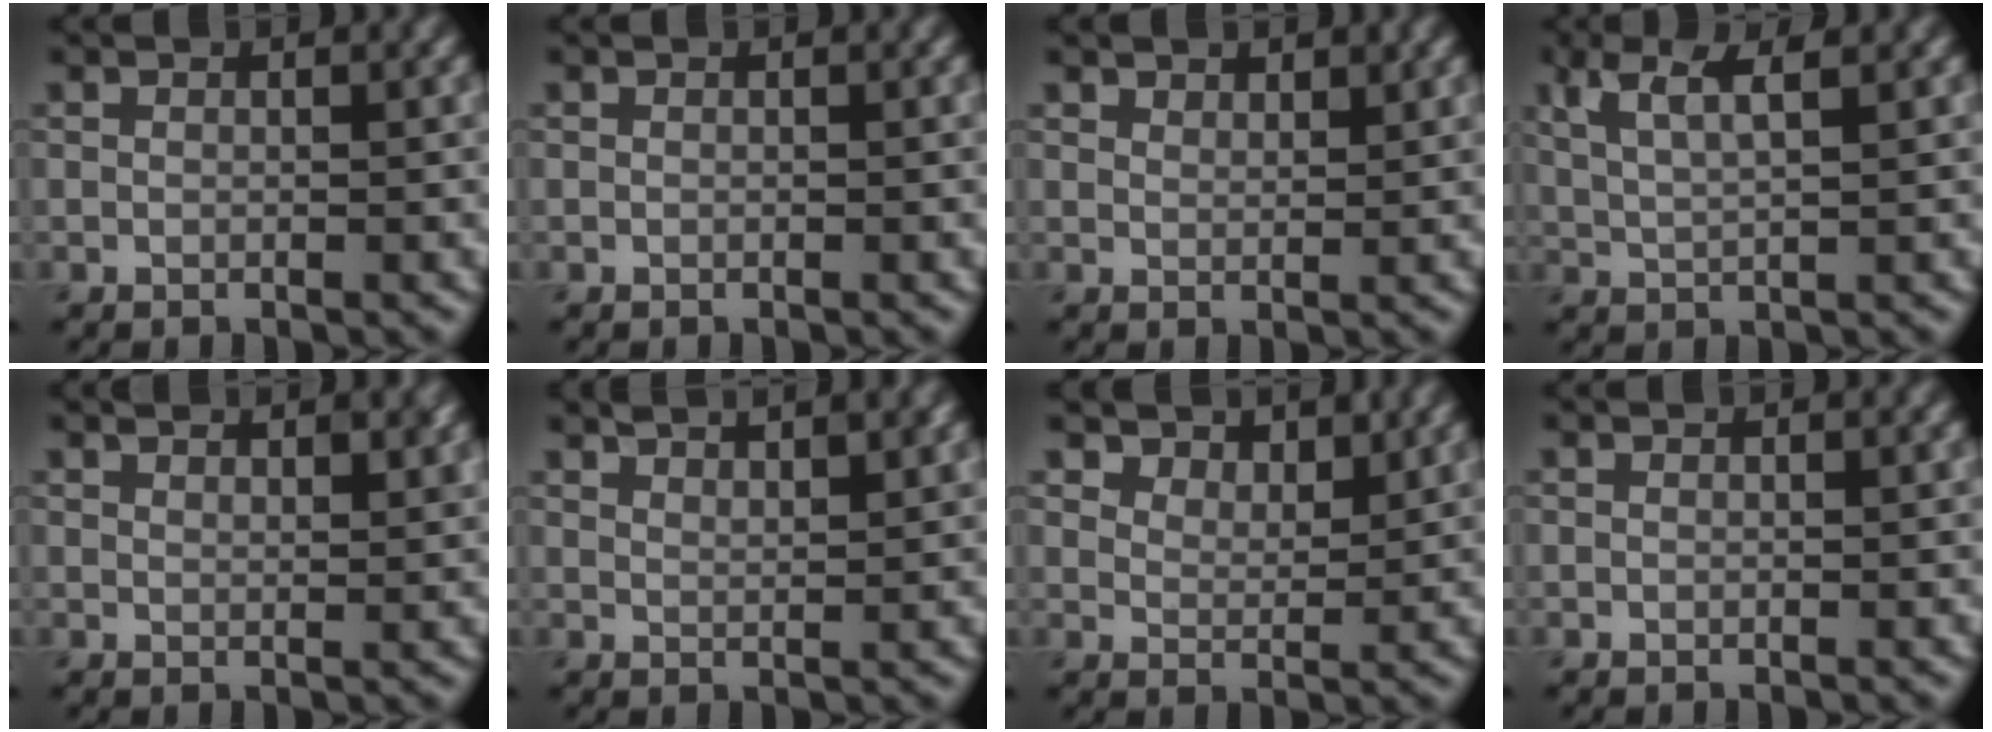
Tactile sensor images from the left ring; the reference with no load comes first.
{"total": 0.0}
{"total": 1.9, "force": [1.7, 0.8, 0.5], "torque": [-0.009, -0.009, 0.033]}
{"total": 3.9, "force": [2.1, 1.1, 3.1], "torque": [-0.056, 0.007, 0.040]}
{"total": 2.1, "force": [1.7, 0.5, 1.0], "torque": [-0.008, -0.002, 0.029]}
{"total": 2.5, "force": [2.2, 0.5, 1.2], "torque": [-0.004, 0.006, 0.029]}
{"total": 4.6, "force": [3.8, 2.2, 1.4], "torque": [-0.044, -0.023, 0.079]}
{"total": 0.0}